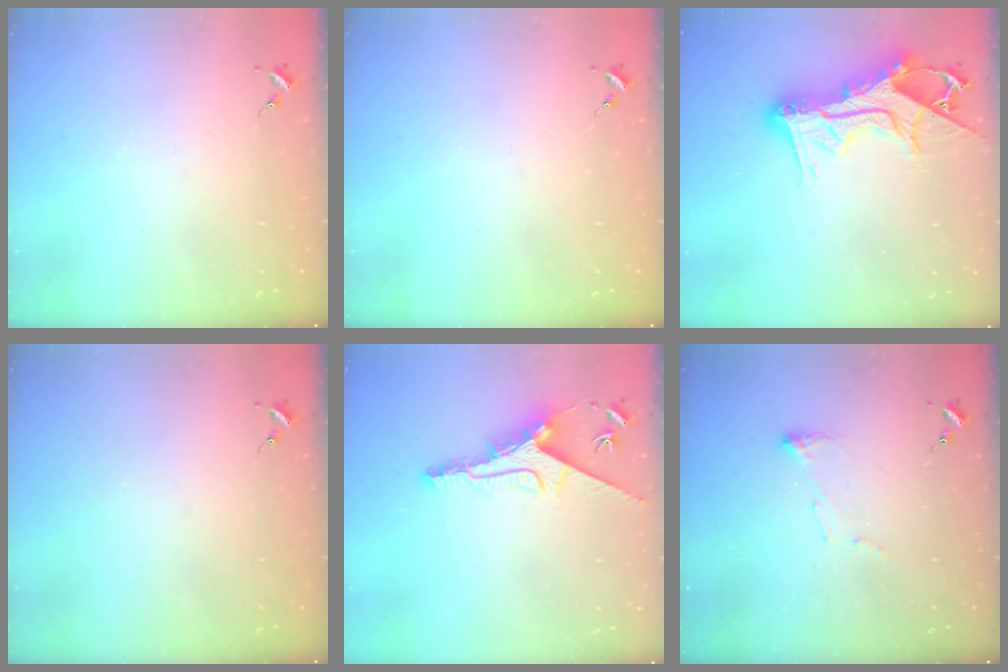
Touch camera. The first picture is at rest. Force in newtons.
{"total": 0.0}
{"total": 19.2, "press": 19.2, "slide": 1.2}
{"total": 0.0}
{"total": 10.4, "press": 10.4, "slide": 0.2}
{"total": 5.8, "press": 5.8, "slide": 0.3}